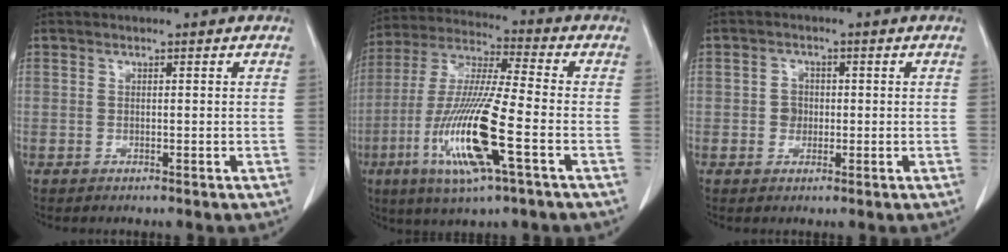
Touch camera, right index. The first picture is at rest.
{"total": 16.6, "force": [-5.5, 1.1, 15.7], "torque": [-0.325, -0.020, -0.103]}
{"total": 2.4, "force": [-0.1, 2.1, 1.0], "torque": [-0.013, 0.005, -0.001]}